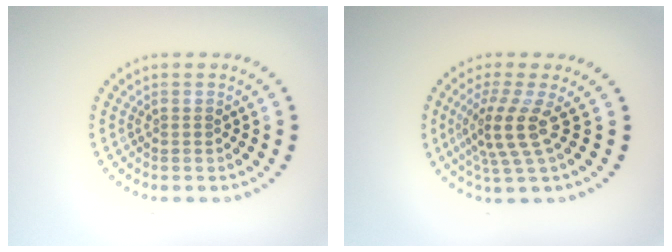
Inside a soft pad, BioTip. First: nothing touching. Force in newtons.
{"total": 3.7, "press": 2.6, "slide": 2.6}